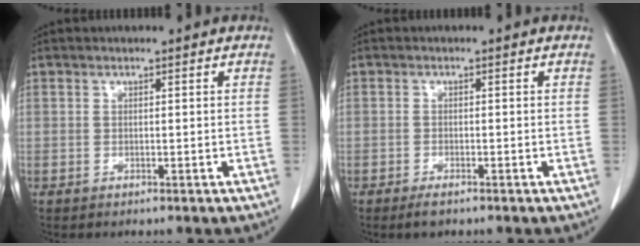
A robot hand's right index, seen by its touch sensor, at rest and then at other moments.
{"total": 1.9, "force": [-1.4, 0.4, 1.1], "torque": [-0.025, -0.004, -0.023]}